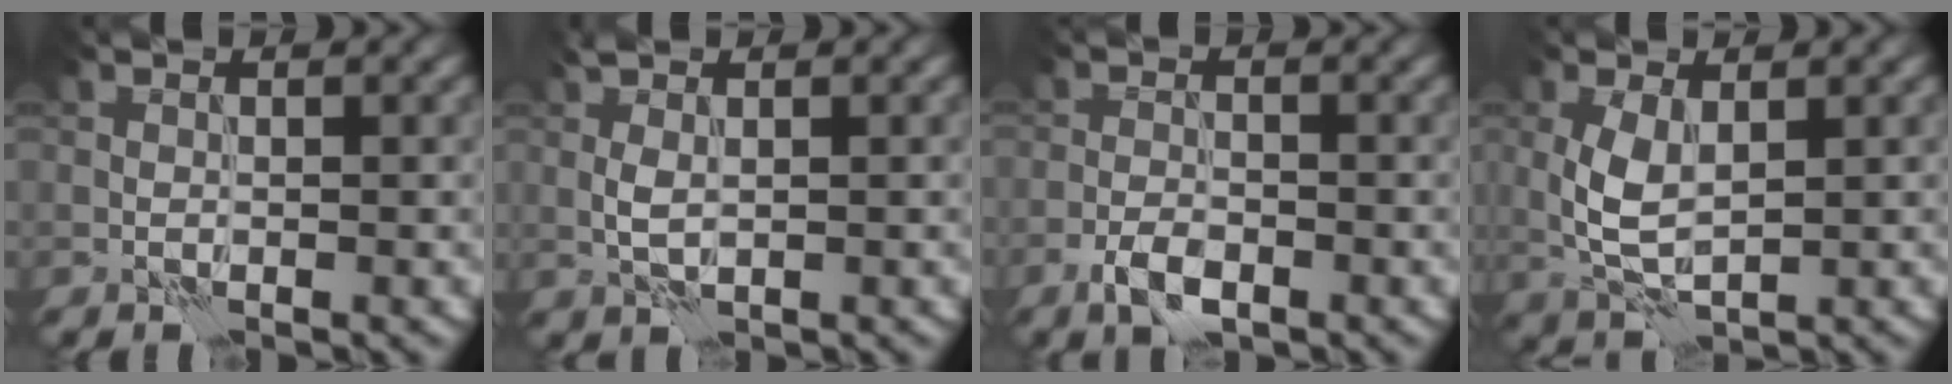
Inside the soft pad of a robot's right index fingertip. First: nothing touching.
{"total": 1.5, "force": [0.7, 0.6, 1.2], "torque": [-0.033, 0.002, 0.015]}
{"total": 2.6, "force": [-1.5, 1.2, 1.7], "torque": [-0.033, 0.000, -0.034]}
{"total": 3.7, "force": [0.9, 1.9, 3.0], "torque": [-0.075, 0.001, 0.020]}